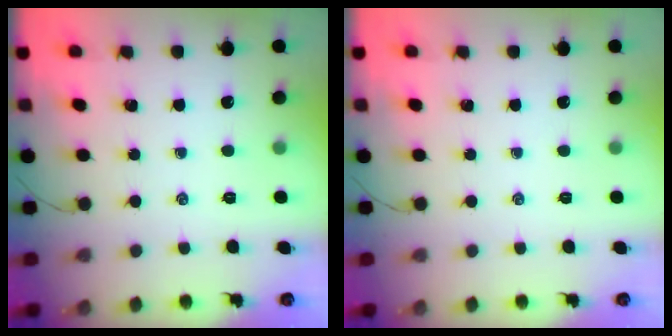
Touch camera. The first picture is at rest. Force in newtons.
{"total": 0.0}